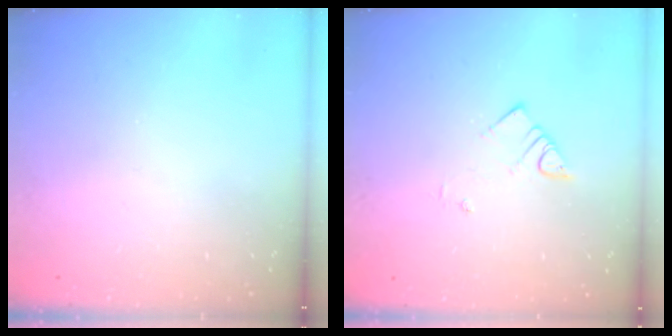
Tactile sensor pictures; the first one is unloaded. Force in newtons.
{"total": 1.9, "press": 1.8, "slide": 0.4}